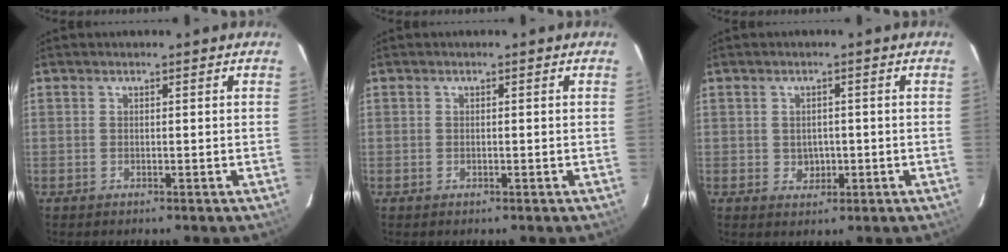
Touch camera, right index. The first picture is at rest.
{"total": 0.7, "force": [-0.2, 0.4, 0.6], "torque": [-0.012, 0.001, -0.003]}
{"total": 3.1, "force": [-0.4, 2.7, 1.4], "torque": [-0.023, 0.005, 0.002]}